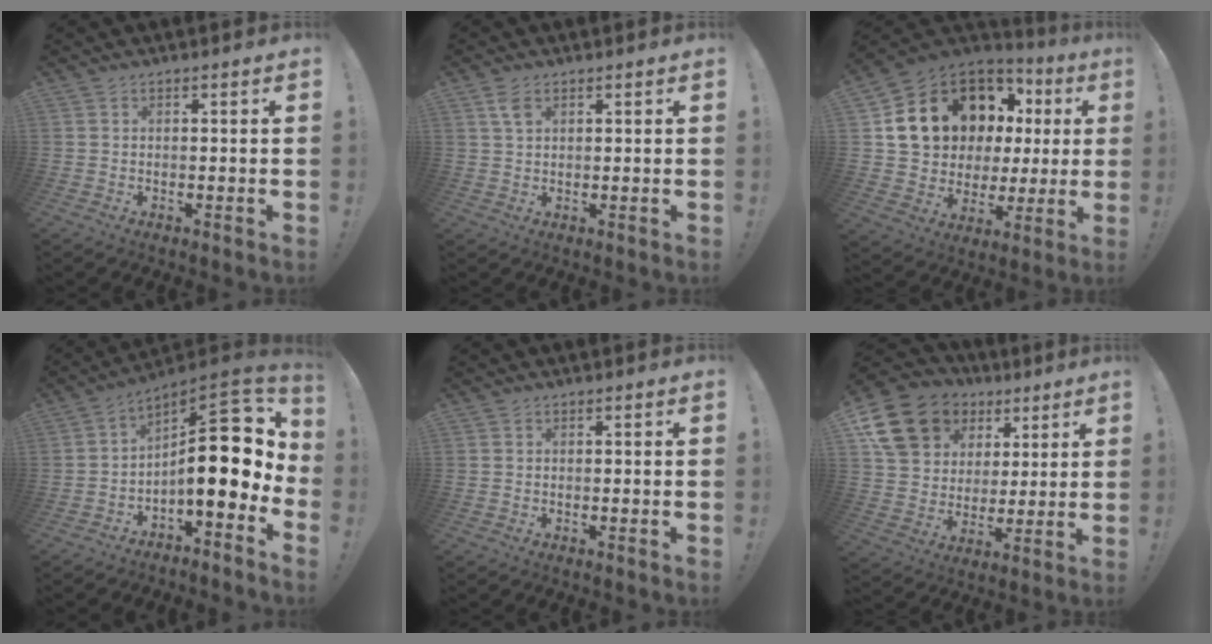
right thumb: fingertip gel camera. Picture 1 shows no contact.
{"total": 3.7, "force": [1.9, 1.8, 2.6], "torque": [-0.045, -0.001, 0.033]}
{"total": 17.4, "force": [8.0, 12.3, 9.3], "torque": [-0.151, -0.047, 0.176]}
{"total": 17.6, "force": [1.5, 6.9, 16.2], "torque": [-0.229, -0.017, 0.027]}
{"total": 0.0}
{"total": 17.1, "force": [9.0, 13.0, 6.5], "torque": [-0.113, -0.038, 0.194]}